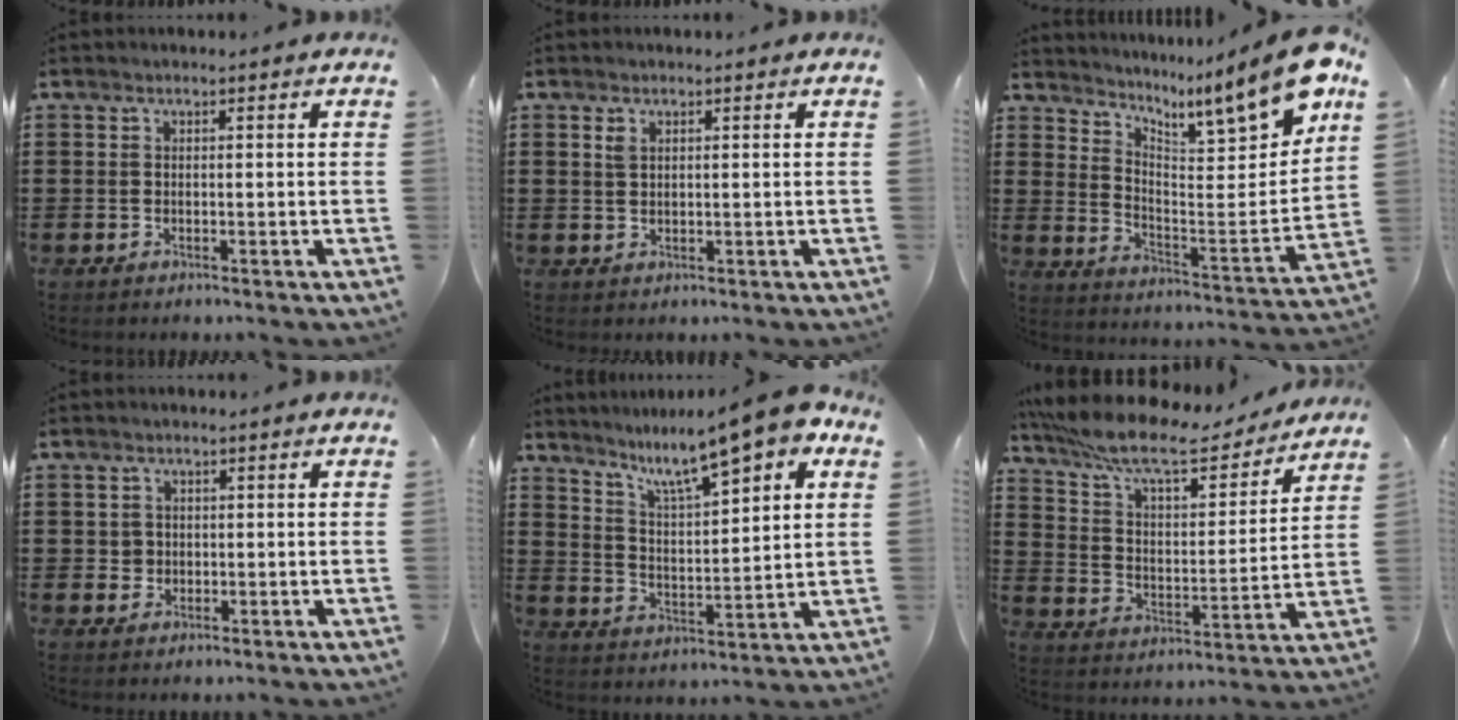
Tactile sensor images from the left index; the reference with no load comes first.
{"total": 1.4, "force": [0.7, 0.6, 1.1], "torque": [-0.025, 0.002, 0.013]}
{"total": 10.1, "force": [8.4, 1.0, 5.6], "torque": [-0.082, -0.084, 0.127]}
{"total": 1.7, "force": [0.2, 1.7, 0.3], "torque": [-0.014, 0.009, 0.001]}
{"total": 10.2, "force": [7.9, 1.4, 6.3], "torque": [-0.126, -0.048, 0.126]}
{"total": 10.7, "force": [9.1, 1.9, 5.2], "torque": [-0.130, -0.055, 0.154]}